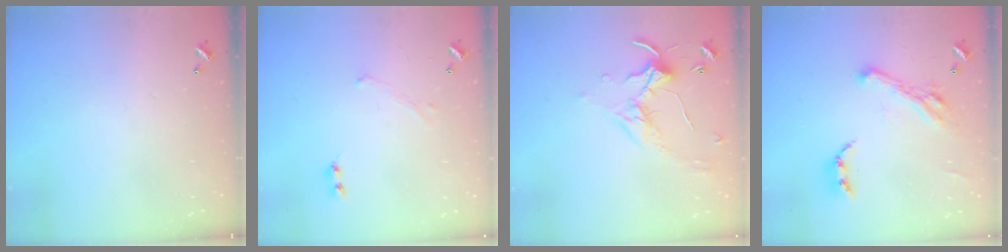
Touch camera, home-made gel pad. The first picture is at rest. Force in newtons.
{"total": 0.7, "press": 0.7, "slide": 0.3}
{"total": 0.0}
{"total": 7.2, "press": 7.1, "slide": 1.1}